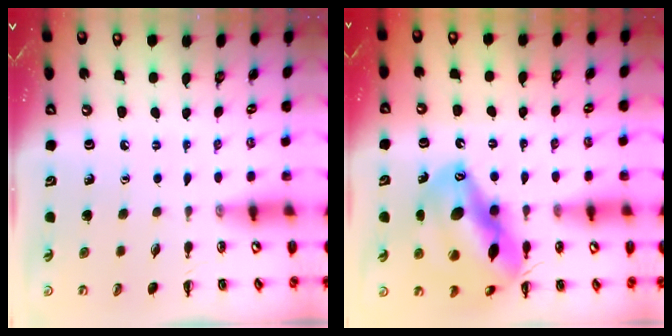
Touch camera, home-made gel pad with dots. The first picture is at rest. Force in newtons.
{"total": 18.5, "press": 17.8, "slide": 5.1}